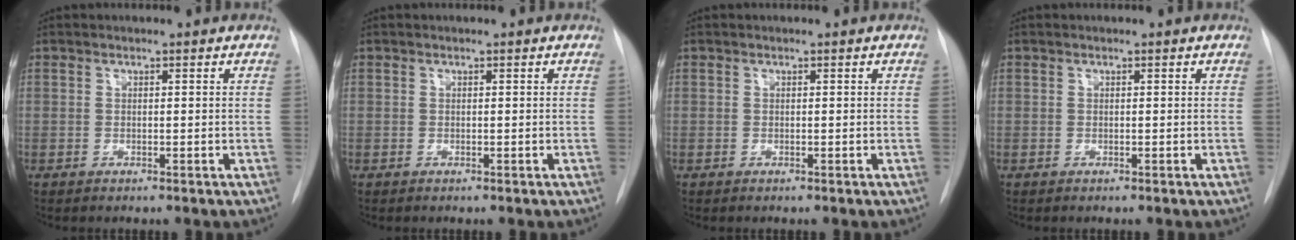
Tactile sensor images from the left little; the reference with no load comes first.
{"total": 0.0}
{"total": 0.0}
{"total": 0.0}